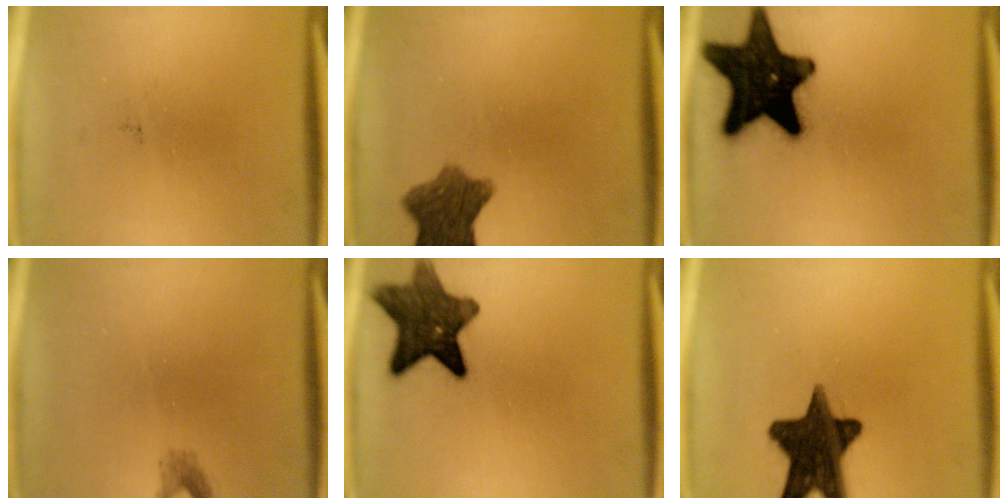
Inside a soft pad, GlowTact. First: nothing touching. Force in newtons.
{"total": 8.2}
{"total": 19.7}
{"total": 1.2}
{"total": 11.3}
{"total": 16.4}